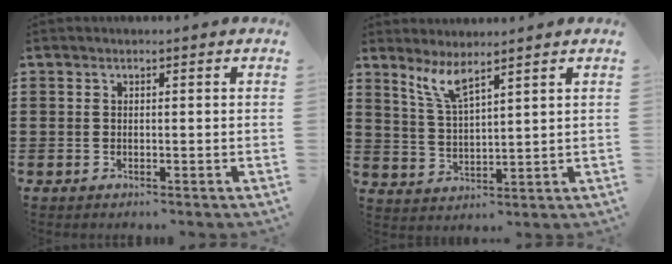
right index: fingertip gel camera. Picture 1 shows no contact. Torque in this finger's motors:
{"motor_torque": [0.17, 0.04, 0.19, 0.08]}